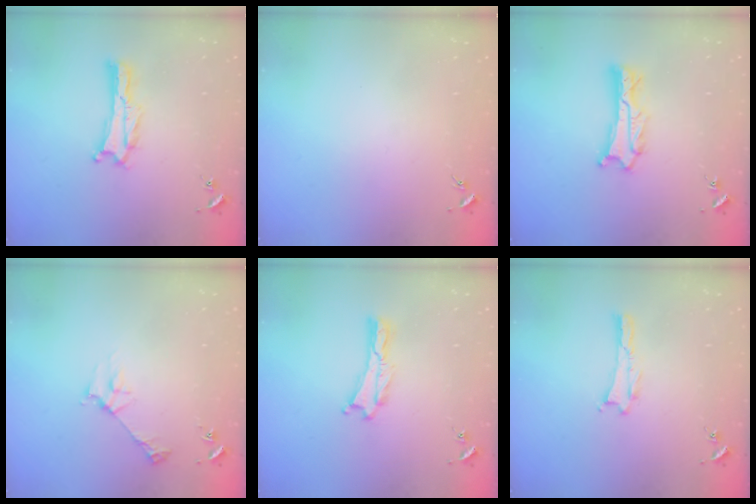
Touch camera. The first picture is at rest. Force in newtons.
{"total": 0.0}
{"total": 1.8, "press": 1.8, "slide": 0.2}
{"total": 2.8, "press": 2.8, "slide": 0.3}
{"total": 0.0}
{"total": 0.0}